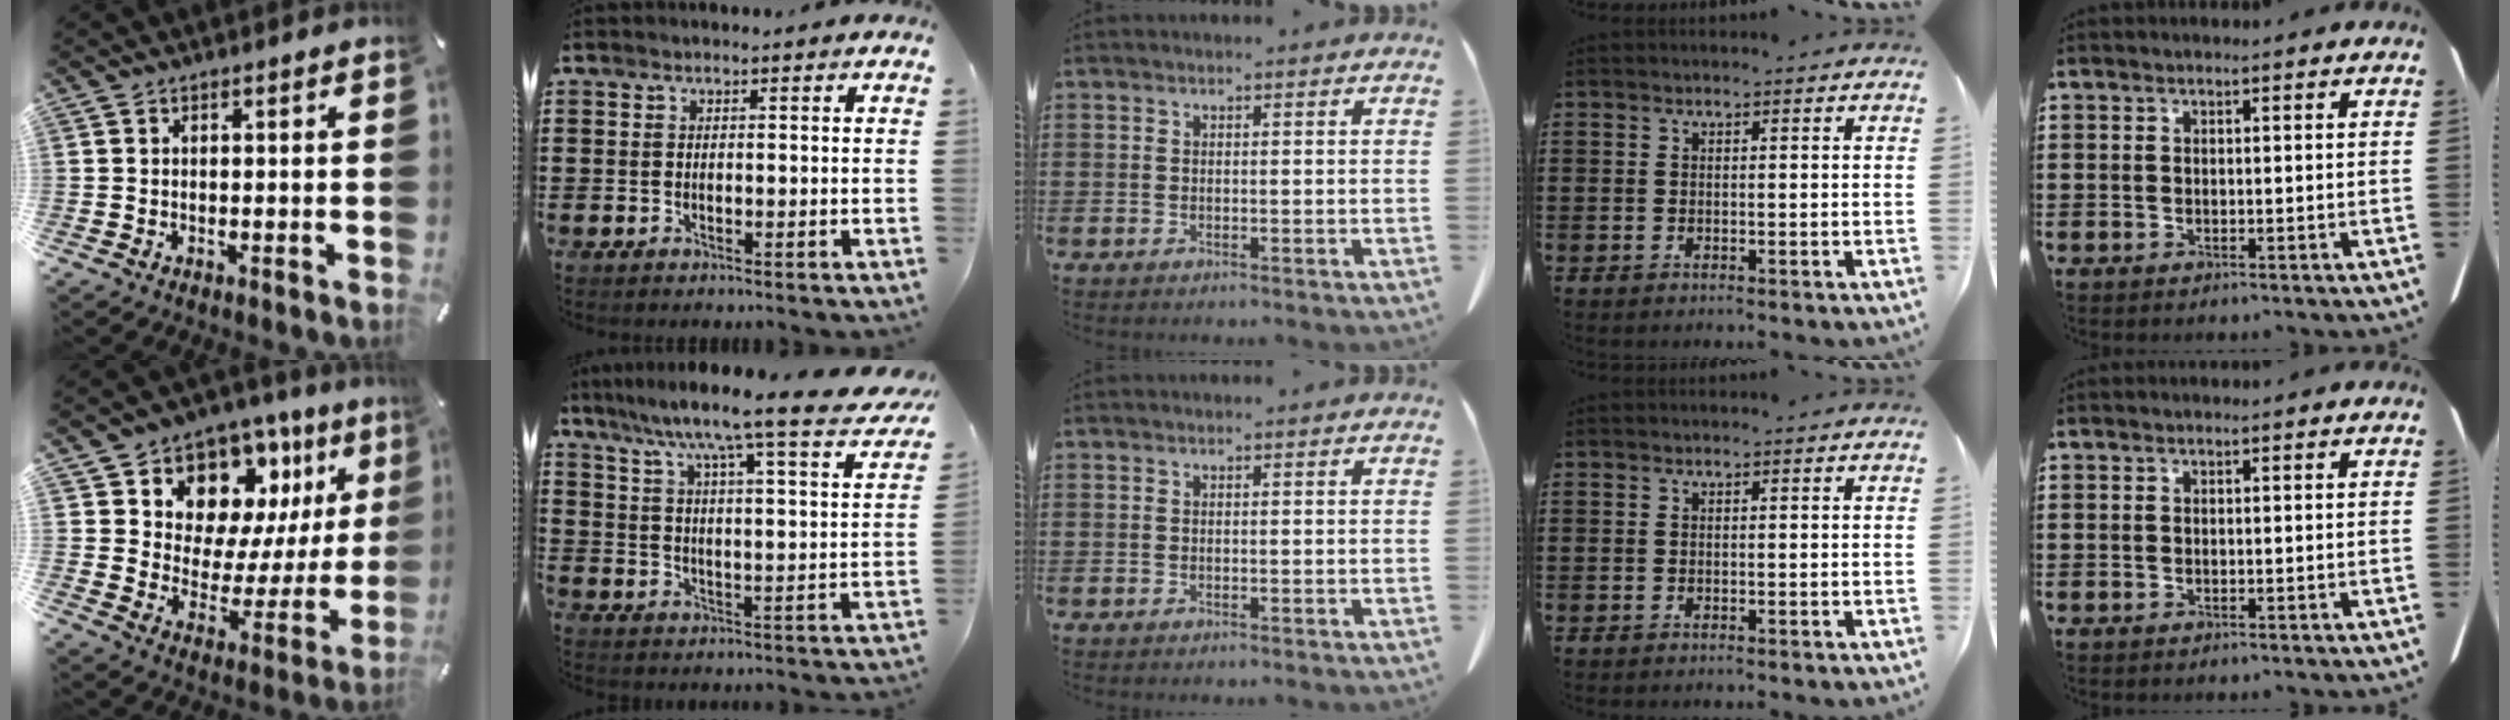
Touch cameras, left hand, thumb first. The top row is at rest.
{"thumb": {"total": 11.5, "force": [7.7, 8.1, 2.7], "torque": [-0.036, -0.088, 0.137]}, "index": {"total": 7.2, "force": [6.1, -0.9, 3.8], "torque": [-0.094, -0.055, 0.088]}}